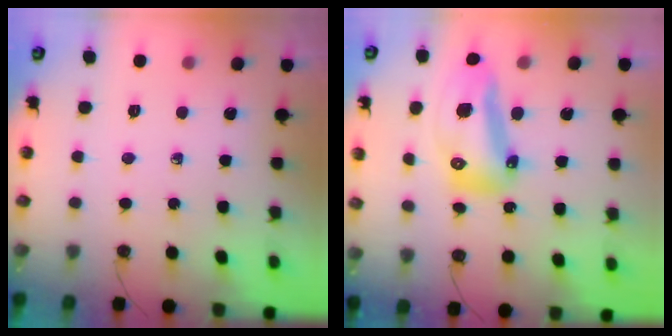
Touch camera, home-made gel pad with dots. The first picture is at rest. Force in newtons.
{"total": 14.4, "press": 14.3, "slide": 1.7}